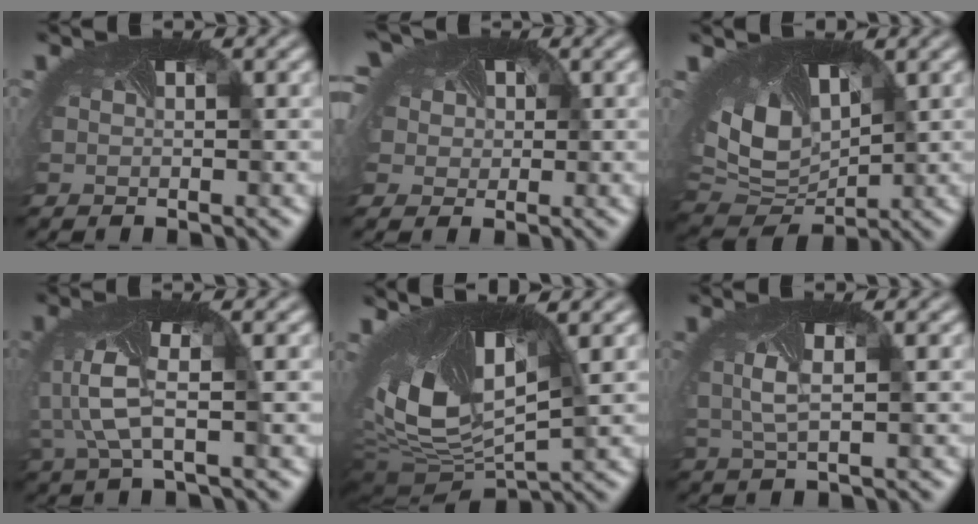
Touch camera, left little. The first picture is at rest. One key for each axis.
{"total": 7.0, "fx": 2.6, "fy": 5.3, "fz": 3.7, "tx": -0.108, "ty": 0.012, "tz": 0.043}
{"total": 7.9, "fx": 2.1, "fy": 5.6, "fz": 5.2, "tx": -0.123, "ty": -0.022, "tz": 0.052}
{"total": 4.3, "fx": -0.7, "fy": 1.7, "fz": 3.9, "tx": -0.127, "ty": -0.012, "tz": -0.010}
{"total": 12.5, "fx": 0.4, "fy": 6.3, "fz": 10.8, "tx": -0.219, "ty": -0.026, "tz": 0.027}
{"total": 2.3, "fx": 0.1, "fy": 0.8, "fz": 2.2, "tx": -0.075, "ty": -0.014, "tz": 0.005}